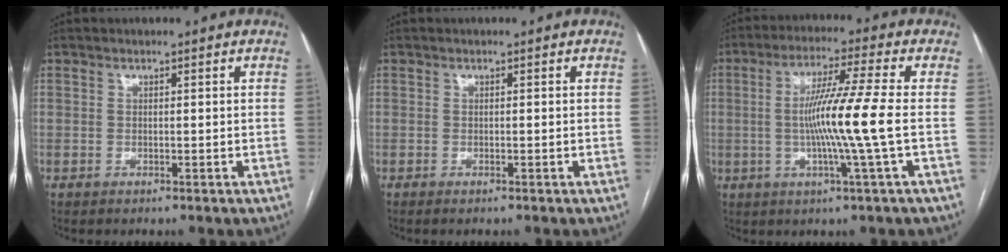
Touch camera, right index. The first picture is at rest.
{"total": 0.7, "force": [-0.5, 0.1, 0.4], "torque": [-0.010, -0.002, -0.008]}
{"total": 10.7, "force": [-1.0, -1.9, 10.5], "torque": [-0.194, -0.006, -0.019]}